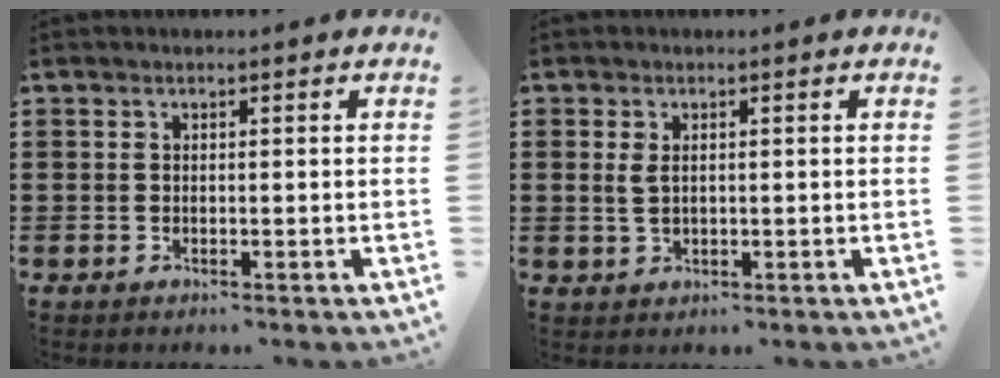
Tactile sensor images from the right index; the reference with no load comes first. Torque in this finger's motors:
{"motor_torque": [-0.49, 1.08, -0.12, -0.01]}